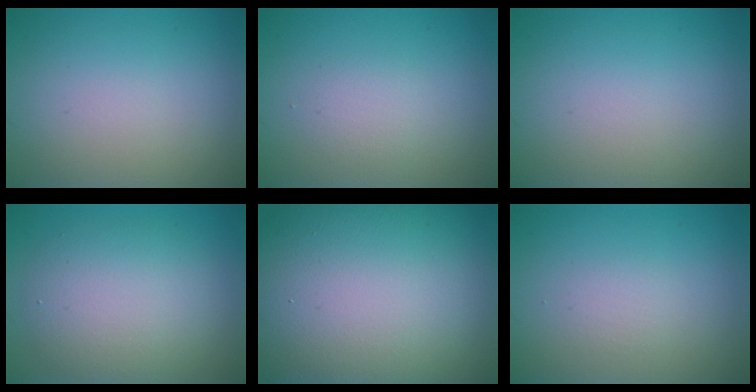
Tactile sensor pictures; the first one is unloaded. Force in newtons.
{"total": 1.4, "press": 1.4, "slide": 0.1}
{"total": 0.0}
{"total": 5.5, "press": 5.5, "slide": 0.3}
{"total": 20.7, "press": 20.7, "slide": 1.3}
{"total": 0.9, "press": 0.9, "slide": 0.0}